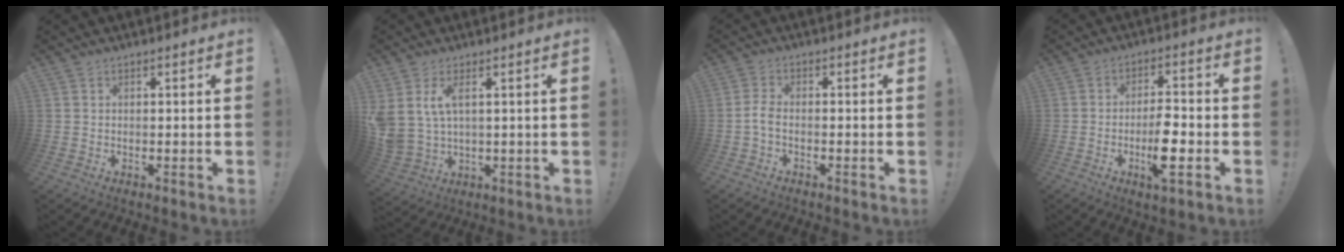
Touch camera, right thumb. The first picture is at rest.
{"total": 7.2, "force": [3.4, 3.3, 5.4], "torque": [-0.121, -0.015, 0.067]}
{"total": 3.6, "force": [-1.3, 1.4, 3.0], "torque": [-0.066, 0.004, -0.024]}
{"total": 9.8, "force": [-3.3, 2.5, 8.9], "torque": [-0.161, 0.003, -0.058]}